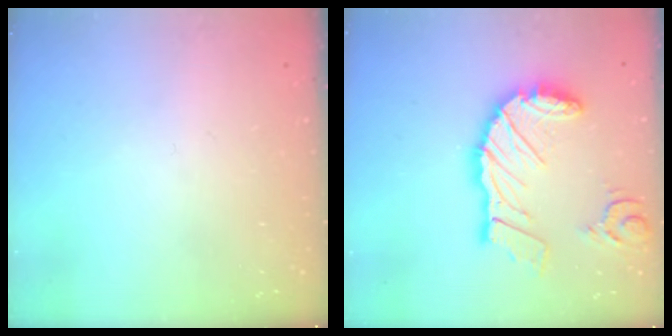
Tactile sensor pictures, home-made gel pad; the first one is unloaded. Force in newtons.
{"total": 18.9, "press": 18.7, "slide": 2.6}